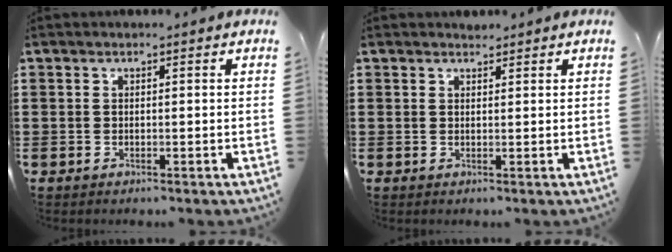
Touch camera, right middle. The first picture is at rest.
{"total": 1.0, "force": [1.0, 0.2, -0.1], "torque": [0.000, -0.002, 0.020]}